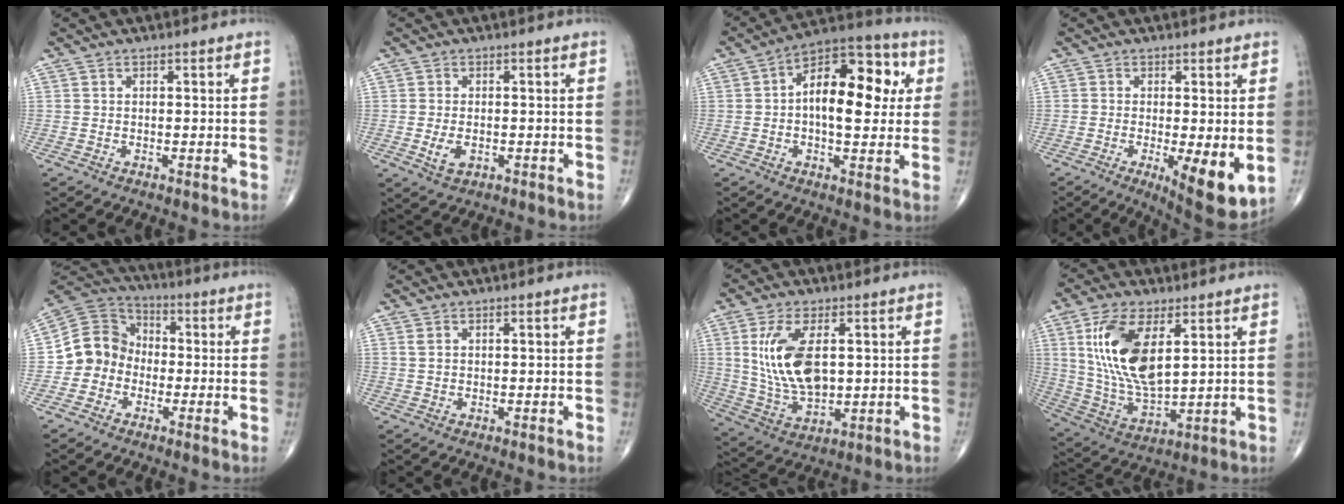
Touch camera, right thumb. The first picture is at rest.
{"total": 3.3, "force": [-0.7, 2.0, 2.6], "torque": [-0.046, -0.003, -0.007]}
{"total": 16.3, "force": [2.1, 8.5, 13.8], "torque": [-0.181, 0.028, 0.023]}
{"total": 9.7, "force": [-1.9, 2.8, 9.1], "torque": [-0.130, -0.025, -0.023]}
{"total": 9.4, "force": [-2.2, 8.5, 3.4], "torque": [-0.038, 0.043, -0.053]}
{"total": 1.0, "force": [0.5, 0.6, 0.7], "torque": [-0.014, 0.005, 0.014]}
{"total": 13.8, "force": [2.6, 7.1, 11.6], "torque": [-0.227, -0.014, 0.062]}
{"total": 16.4, "force": [5.1, 7.5, 13.7], "torque": [-0.271, -0.021, 0.108]}